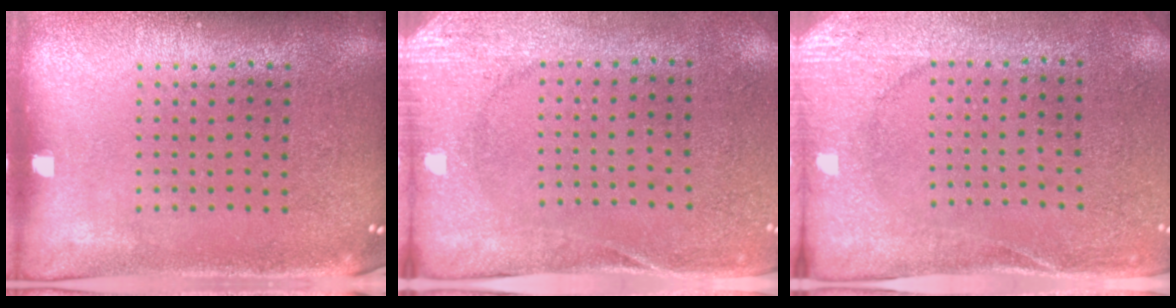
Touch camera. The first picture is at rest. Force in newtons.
{"total": 2.8, "press": 2.1, "slide": 1.8}
{"total": 2.6, "press": 2.4, "slide": 1.0}